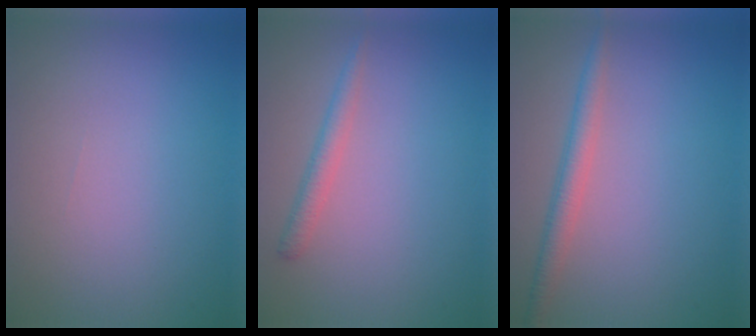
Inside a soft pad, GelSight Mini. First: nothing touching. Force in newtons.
{"total": 1.6, "press": 1.6, "slide": 0.1}
{"total": 2.4, "press": 2.4, "slide": 0.0}